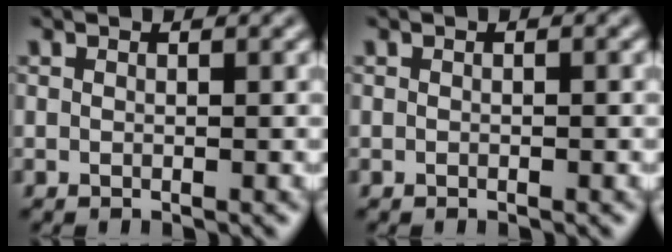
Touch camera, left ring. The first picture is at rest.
{"total": 0.0}